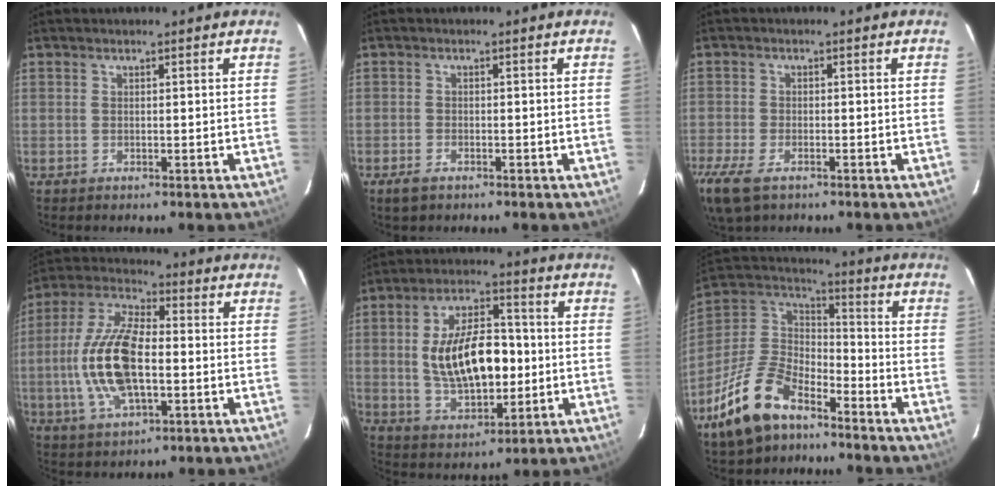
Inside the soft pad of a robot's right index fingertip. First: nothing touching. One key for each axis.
{"total": 2.7, "fx": -1.9, "fy": 1.4, "fz": 1.4, "tx": -0.033, "ty": -0.005, "tz": -0.035}
{"total": 9.5, "fx": -5.9, "fy": 4.5, "fz": 5.9, "tx": -0.151, "ty": -0.032, "tz": -0.113}
{"total": 16.0, "fx": -2.1, "fy": 7.1, "fz": 14.2, "tx": -0.298, "ty": 0.005, "tz": -0.040}
{"total": 15.7, "fx": -0.3, "fy": 7.9, "fz": 13.6, "tx": -0.251, "ty": 0.009, "tz": 0.010}
{"total": 17.6, "fx": -11.4, "fy": 8.5, "fz": 10.4, "tx": -0.231, "ty": 0.000, "tz": -0.213}